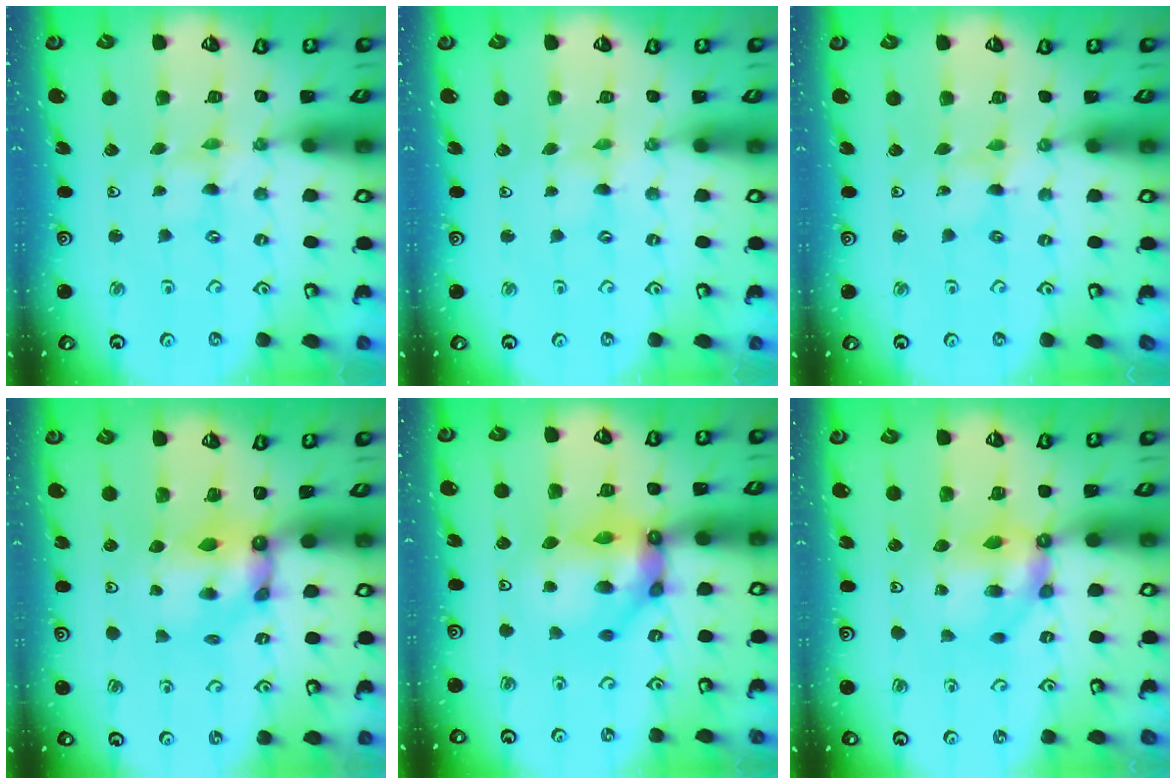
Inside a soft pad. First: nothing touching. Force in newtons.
{"total": 2.1, "press": 2.1, "slide": 0.3}
{"total": 0.0}
{"total": 5.9, "press": 5.9, "slide": 0.8}
{"total": 12.8, "press": 12.6, "slide": 2.2}
{"total": 7.3, "press": 7.3, "slide": 0.5}